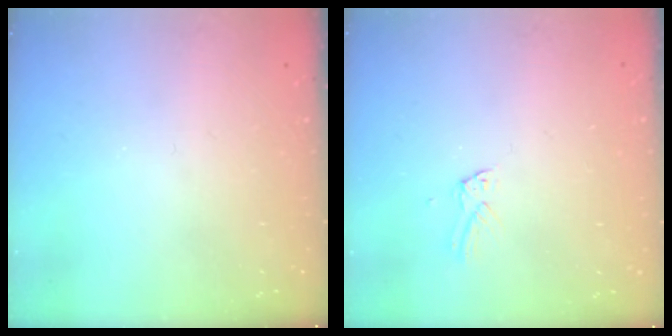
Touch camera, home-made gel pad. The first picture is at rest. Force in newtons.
{"total": 1.5, "press": 1.5, "slide": 0.1}